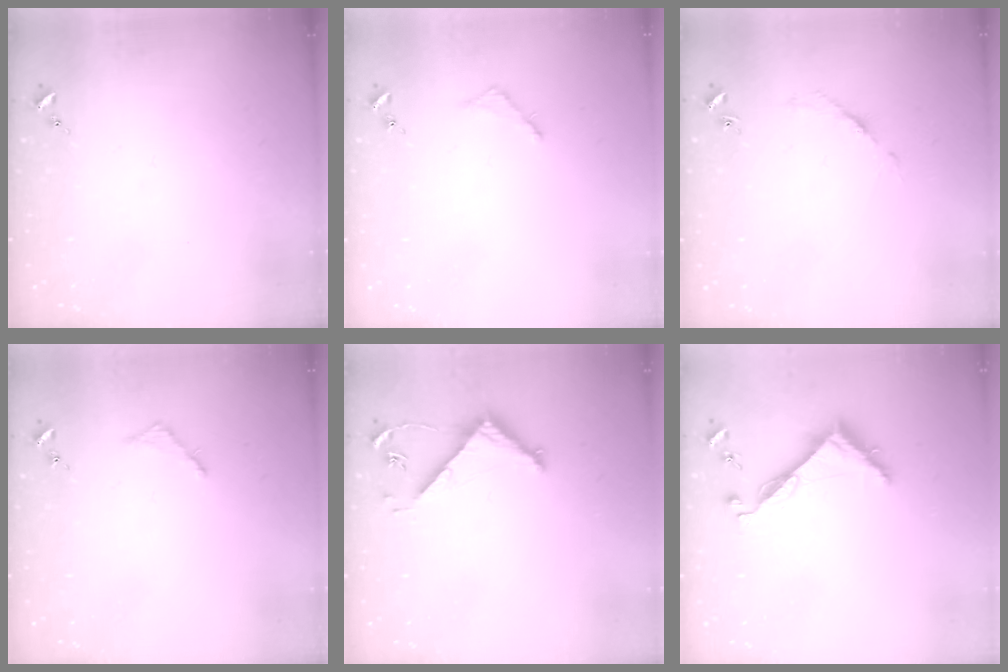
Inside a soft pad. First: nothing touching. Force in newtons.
{"total": 2.8, "press": 2.7, "slide": 0.3}
{"total": 2.7, "press": 2.7, "slide": 0.4}
{"total": 2.8, "press": 2.7, "slide": 0.3}
{"total": 4.8, "press": 4.8, "slide": 0.3}
{"total": 6.8, "press": 6.8, "slide": 0.3}